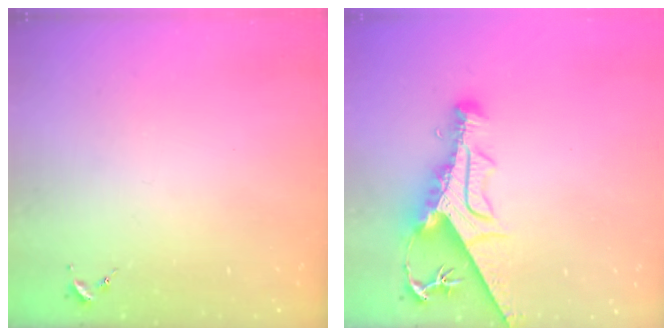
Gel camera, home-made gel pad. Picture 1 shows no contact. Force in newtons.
{"total": 13.5, "press": 13.4, "slide": 1.5}